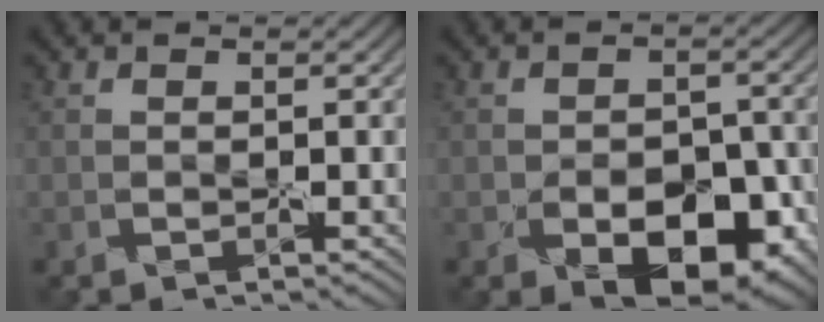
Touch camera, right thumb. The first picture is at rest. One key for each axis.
{"total": 8.4, "fx": -4.1, "fy": 4.8, "fz": 5.5, "tx": -0.081, "ty": -0.011, "tz": -0.048}